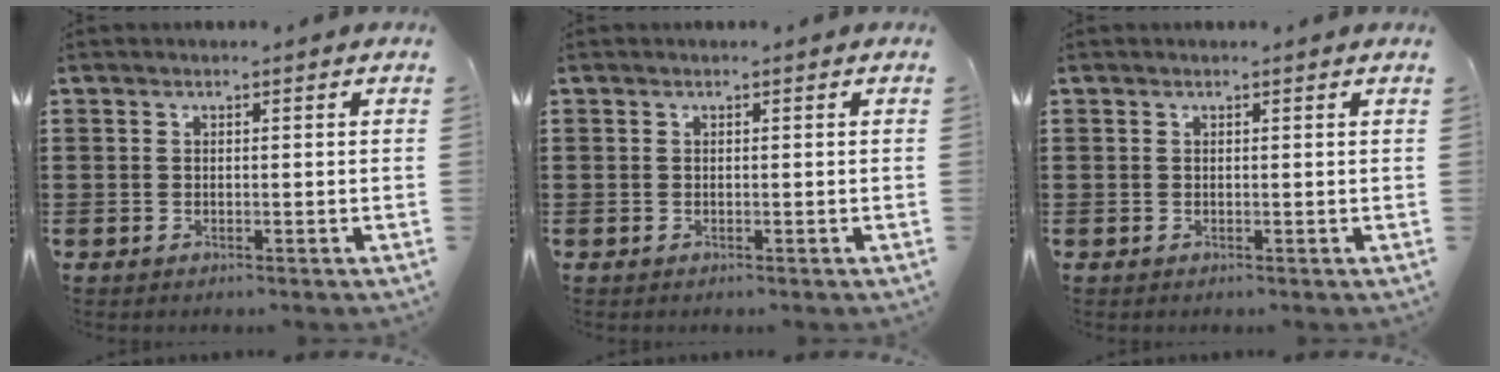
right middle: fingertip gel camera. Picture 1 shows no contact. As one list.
[{"total": 0.0}, {"total": 0.0}]